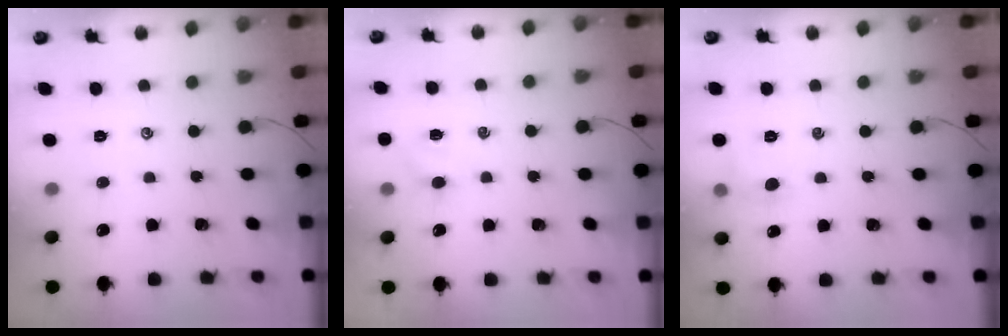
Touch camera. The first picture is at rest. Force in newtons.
{"total": 2.3, "press": 2.2, "slide": 0.8}
{"total": 5.9, "press": 5.6, "slide": 2.1}